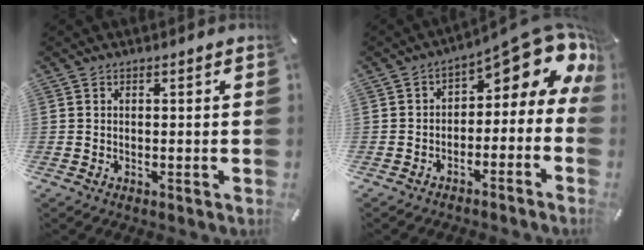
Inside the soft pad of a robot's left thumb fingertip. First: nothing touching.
{"total": 9.9, "force": [5.7, 4.1, 7.0], "torque": [-0.088, -0.058, 0.089]}